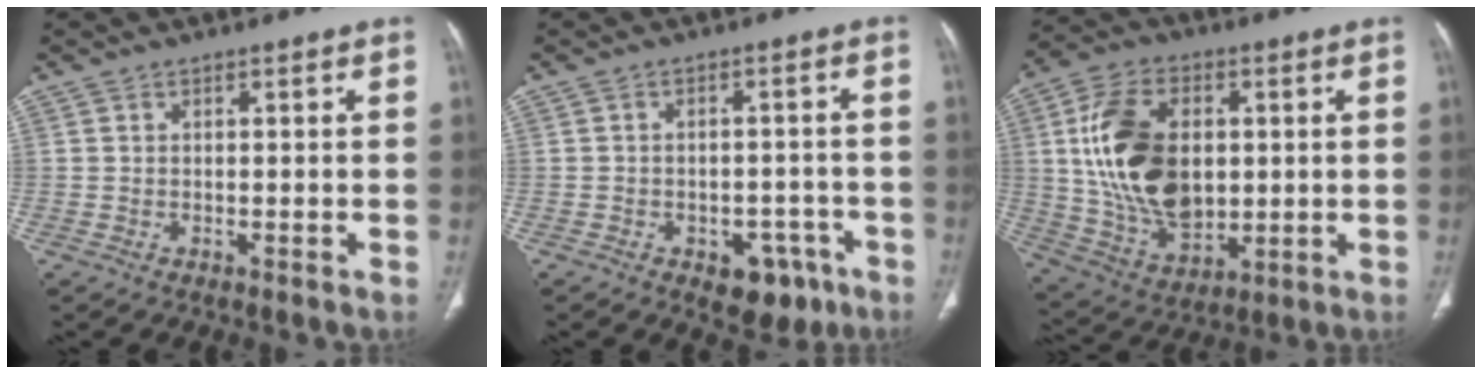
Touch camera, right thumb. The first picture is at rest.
{"total": 8.0, "force": [-4.3, 5.0, 4.6], "torque": [-0.028, 0.027, -0.049]}
{"total": 20.2, "force": [2.3, 13.0, 15.3], "torque": [-0.261, -0.008, 0.055]}